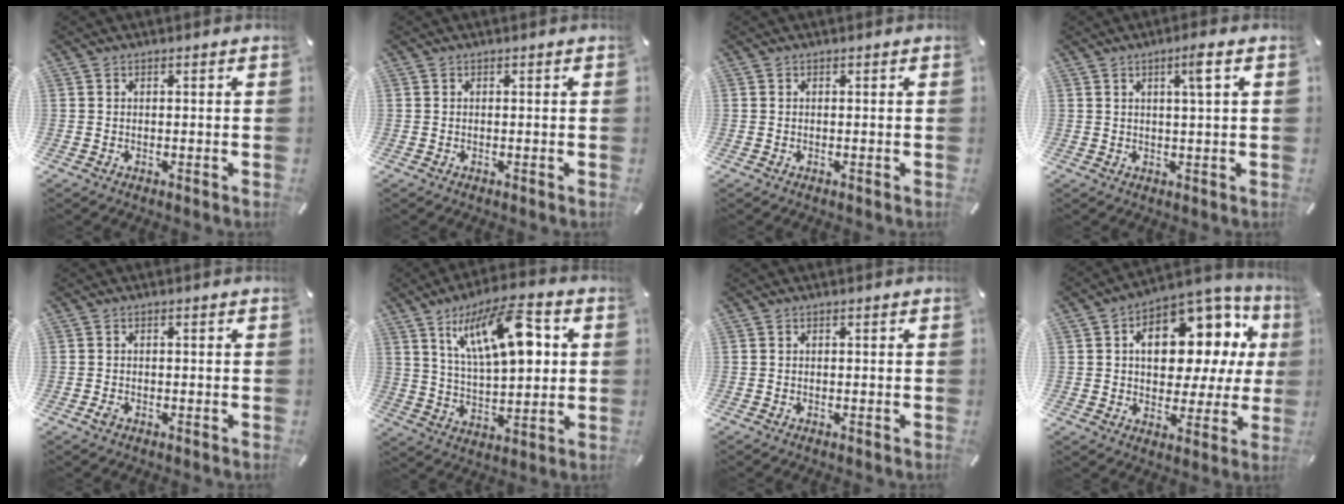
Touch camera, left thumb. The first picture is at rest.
{"total": 0.0}
{"total": 0.0}
{"total": 4.4, "force": [2.0, 0.2, 3.9], "torque": [-0.072, -0.002, 0.028]}
{"total": 1.4, "force": [-0.5, 0.7, 1.1], "torque": [-0.026, -0.003, -0.011]}
{"total": 18.7, "force": [7.5, 8.2, 15.1], "torque": [-0.263, -0.014, 0.120]}
{"total": 0.0}
{"total": 15.2, "force": [4.5, 10.2, 10.3], "torque": [-0.149, -0.025, 0.082]}